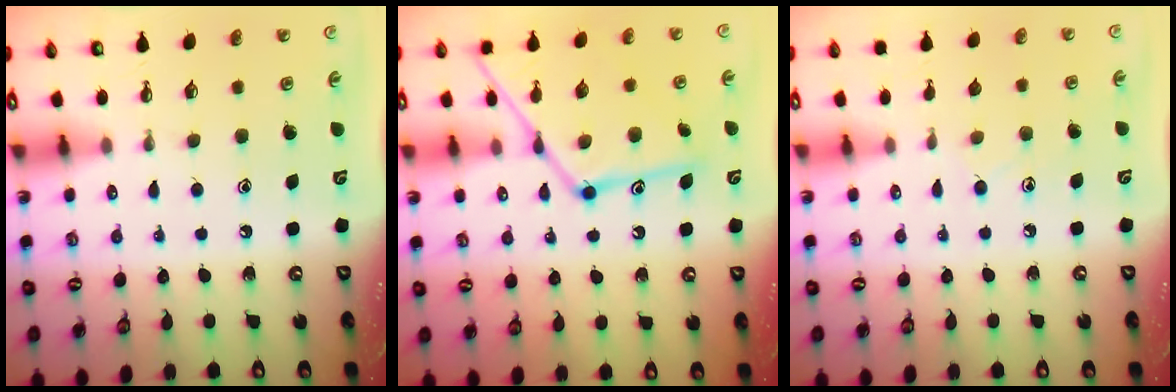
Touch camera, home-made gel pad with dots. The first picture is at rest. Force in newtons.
{"total": 15.7, "press": 15.6, "slide": 1.2}
{"total": 7.3, "press": 7.2, "slide": 0.7}